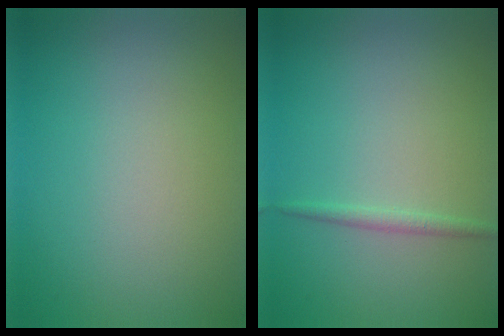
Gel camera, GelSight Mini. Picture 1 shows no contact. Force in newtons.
{"total": 1.0, "press": 1.0, "slide": 0.0}